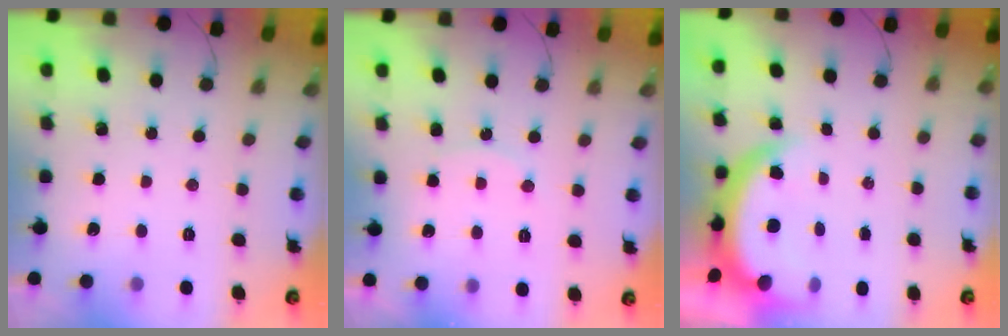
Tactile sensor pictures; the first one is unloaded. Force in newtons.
{"total": 6.7, "press": 6.7, "slide": 0.4}
{"total": 7.0, "press": 6.9, "slide": 0.7}